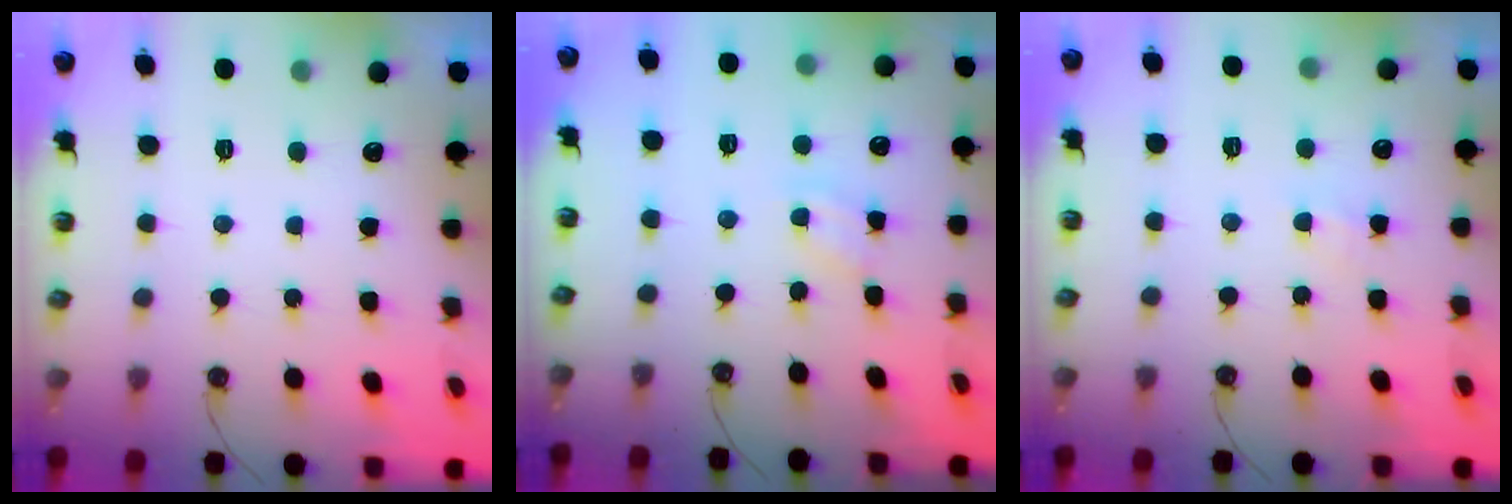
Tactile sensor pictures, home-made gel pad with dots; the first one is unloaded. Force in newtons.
{"total": 2.0, "press": 2.0, "slide": 0.3}
{"total": 4.9, "press": 4.8, "slide": 0.7}